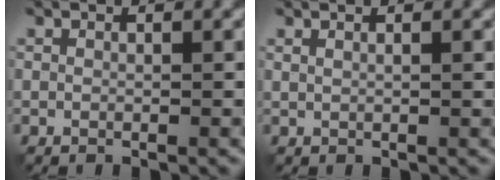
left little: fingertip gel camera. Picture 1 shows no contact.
{"total": 1.8, "force": [1.0, 0.8, 1.3], "torque": [-0.006, 0.000, 0.000]}